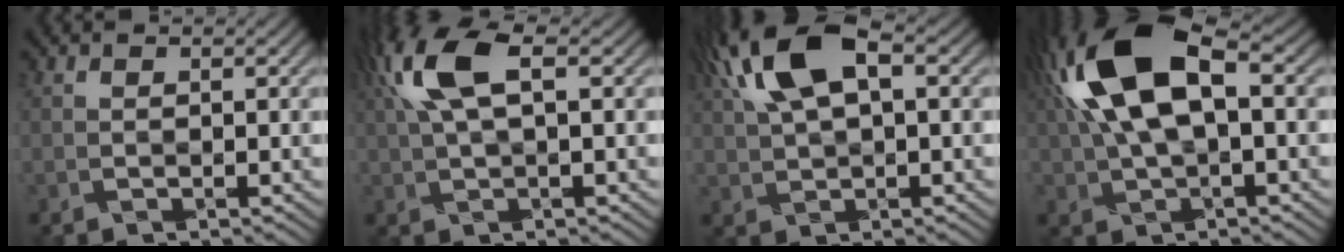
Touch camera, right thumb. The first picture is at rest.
{"total": 7.7, "force": [2.5, 2.7, 6.7], "torque": [-0.149, 0.020, 0.045]}
{"total": 10.2, "force": [4.1, 4.4, 8.2], "torque": [-0.177, 0.024, 0.074]}
{"total": 13.8, "force": [3.5, 6.4, 11.7], "torque": [-0.261, 0.020, 0.064]}